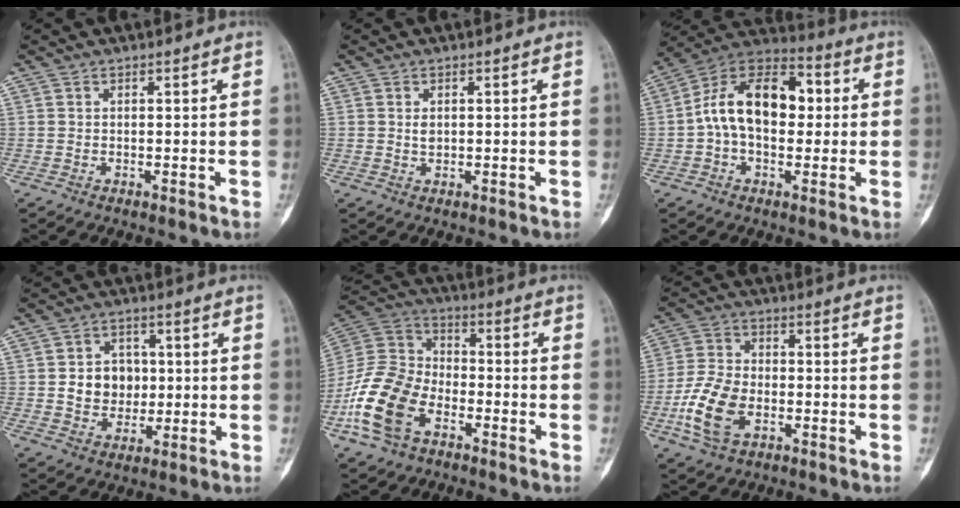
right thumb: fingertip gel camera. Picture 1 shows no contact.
{"total": 1.2, "force": [0.3, 0.9, 0.8], "torque": [-0.007, 0.001, 0.008]}
{"total": 16.3, "force": [0.9, 10.2, 12.7], "torque": [-0.190, 0.041, 0.005]}
{"total": 8.1, "force": [0.4, 6.9, 4.3], "torque": [-0.031, 0.003, 0.008]}
{"total": 15.9, "force": [-7.2, 10.1, 10.0], "torque": [-0.204, 0.044, -0.147]}
{"total": 11.4, "force": [-3.7, 7.0, 8.1], "torque": [-0.165, 0.014, -0.074]}